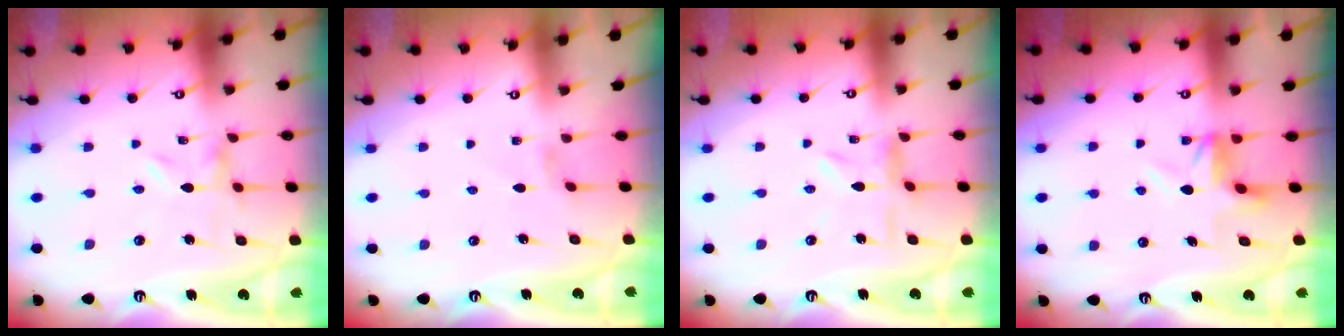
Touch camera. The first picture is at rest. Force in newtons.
{"total": 0.7, "press": 0.6, "slide": 0.4}
{"total": 4.7, "press": 4.7, "slide": 0.5}
{"total": 5.3, "press": 5.3, "slide": 0.3}